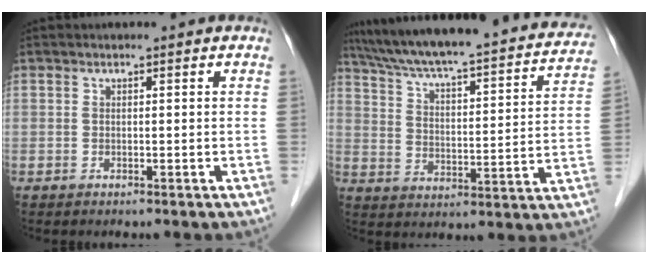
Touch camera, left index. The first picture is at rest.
{"total": 28.0, "force": [24.8, 4.0, 12.5], "torque": [-0.202, -0.023, 0.324]}